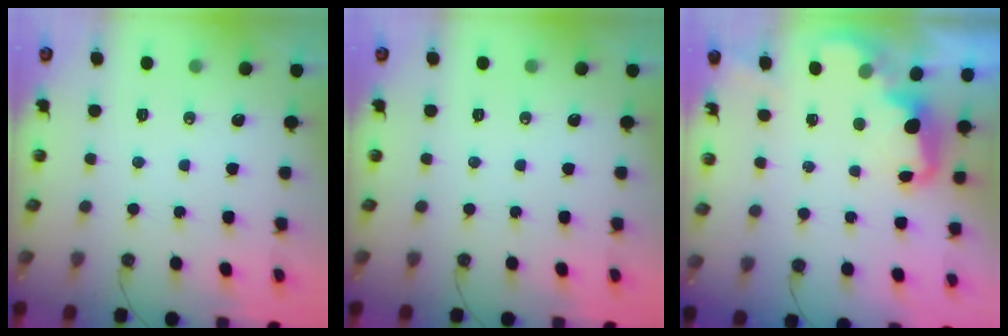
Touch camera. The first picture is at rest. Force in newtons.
{"total": 0.0}
{"total": 2.8, "press": 2.7, "slide": 0.7}